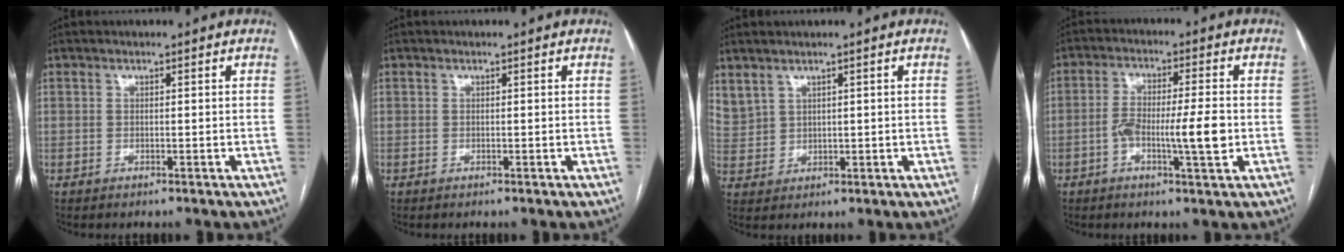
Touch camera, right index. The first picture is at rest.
{"total": 0.0}
{"total": 5.2, "force": [3.5, 3.3, 2.0], "torque": [-0.054, 0.010, 0.090]}
{"total": 8.1, "force": [-1.7, 1.0, 7.8], "torque": [-0.139, 0.005, -0.031]}